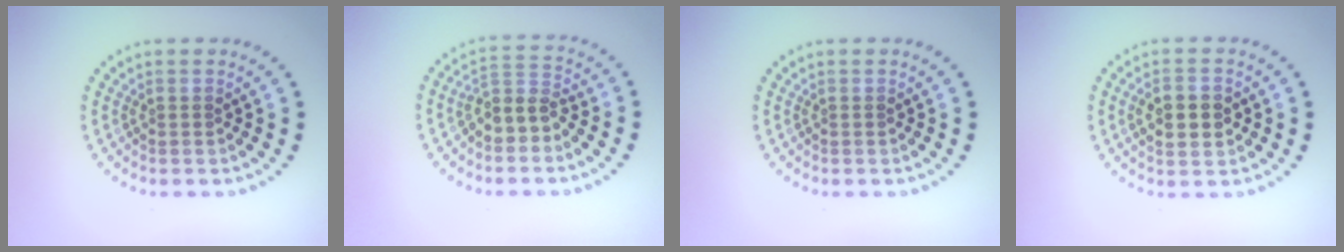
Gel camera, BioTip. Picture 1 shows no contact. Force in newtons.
{"total": 3.4, "press": 2.8, "slide": 1.8}
{"total": 0.0}
{"total": 3.9, "press": 3.9, "slide": 0.2}